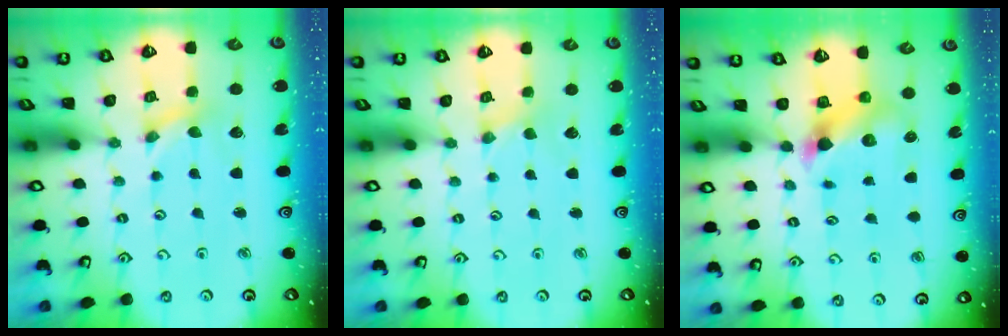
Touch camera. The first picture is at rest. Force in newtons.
{"total": 0.7, "press": 0.7, "slide": 0.1}
{"total": 5.3, "press": 5.3, "slide": 0.5}